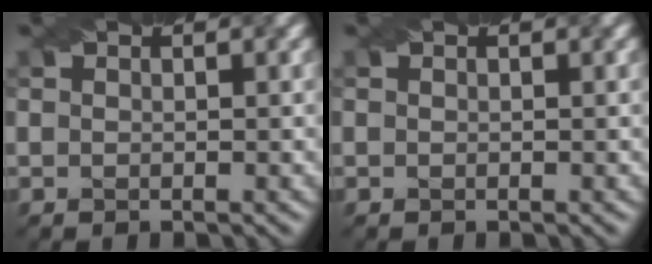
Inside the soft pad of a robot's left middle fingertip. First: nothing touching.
{"total": 0.0}